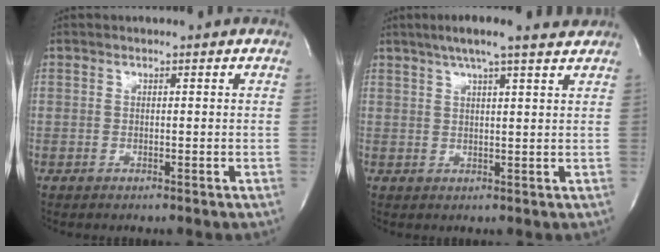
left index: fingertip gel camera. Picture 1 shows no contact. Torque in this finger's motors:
{"motor_torque": [0.15, -0.14, 0.08, 0.02]}